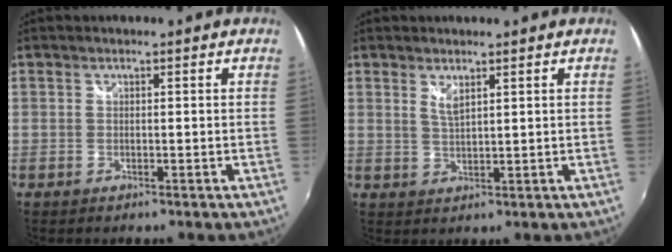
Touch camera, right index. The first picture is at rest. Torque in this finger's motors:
{"motor_torque": [0.00, 0.05, 0.01, 0.03]}